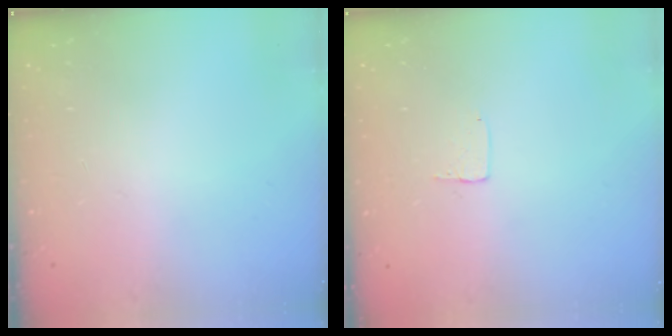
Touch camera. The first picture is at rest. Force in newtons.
{"total": 3.5, "press": 3.5, "slide": 0.2}